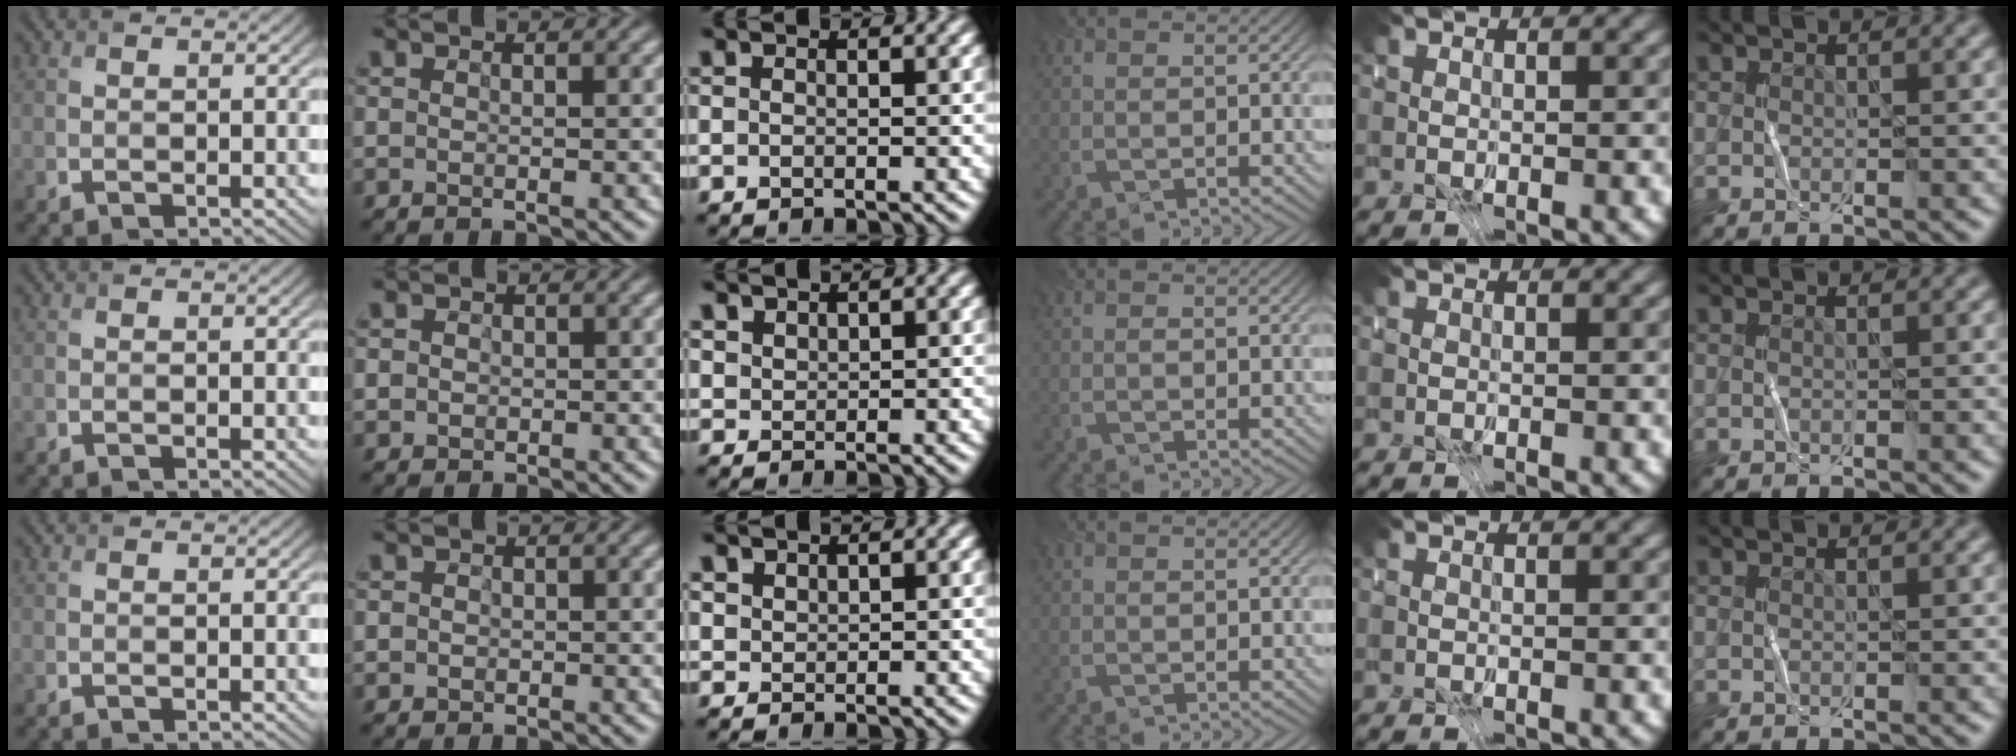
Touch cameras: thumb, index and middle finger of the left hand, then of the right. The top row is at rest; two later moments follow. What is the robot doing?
{"motion": "fold", "object": "receipt paper"}